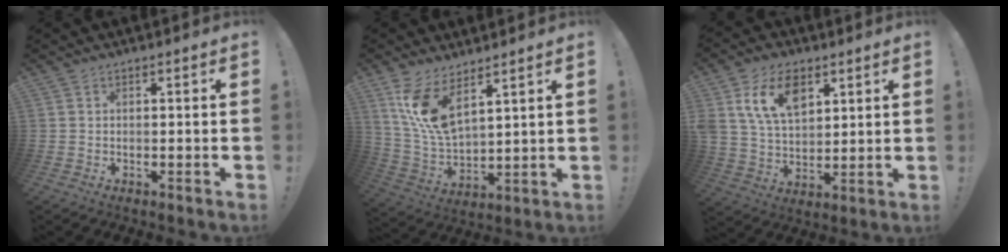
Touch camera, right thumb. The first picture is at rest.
{"total": 12.6, "force": [8.1, 4.8, 8.4], "torque": [-0.176, -0.051, 0.151]}
{"total": 14.3, "force": [7.0, 9.0, 8.6], "torque": [-0.156, -0.020, 0.131]}